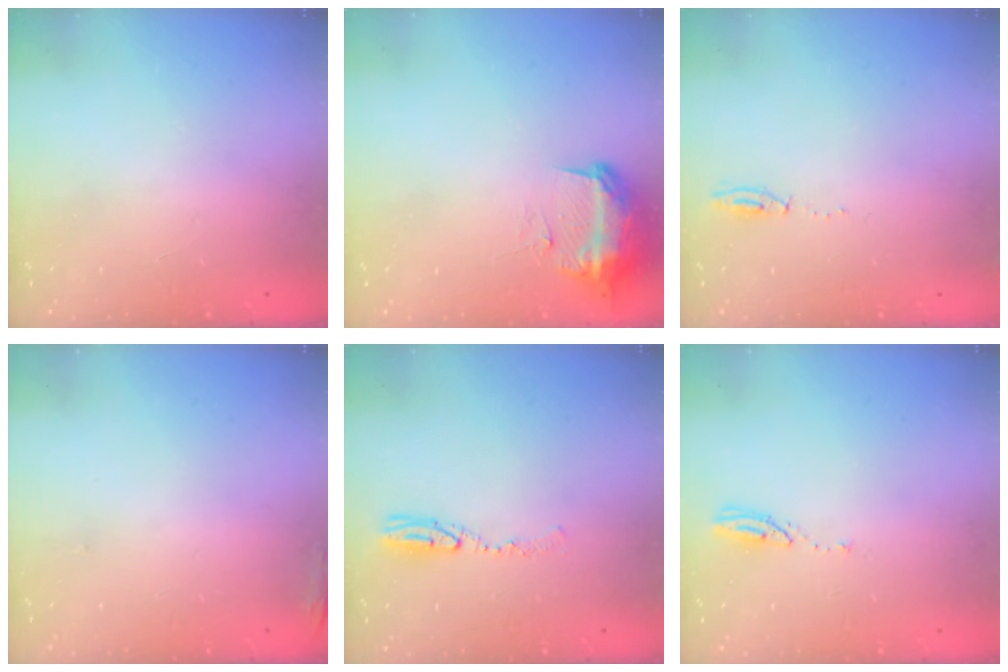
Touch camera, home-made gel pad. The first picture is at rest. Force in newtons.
{"total": 11.4, "press": 11.4, "slide": 1.1}
{"total": 4.8, "press": 4.7, "slide": 1.0}
{"total": 6.3, "press": 5.9, "slide": 2.1}
{"total": 6.3, "press": 6.0, "slide": 1.7}
{"total": 3.0, "press": 2.9, "slide": 0.3}